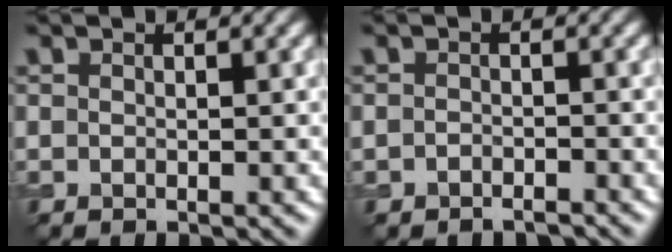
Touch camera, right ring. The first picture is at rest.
{"total": 1.2, "force": [-1.1, 0.5, 0.2], "torque": [-0.003, 0.002, -0.020]}